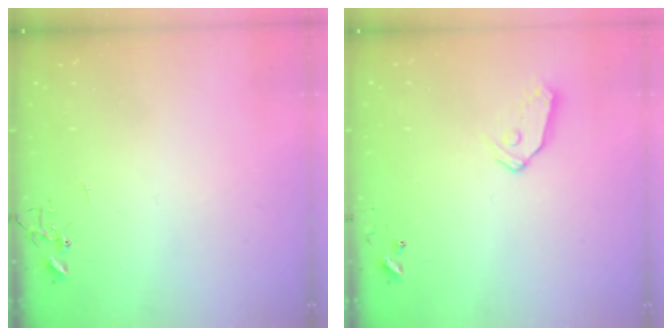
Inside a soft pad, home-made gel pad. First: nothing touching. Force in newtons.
{"total": 8.1, "press": 8.1, "slide": 0.7}